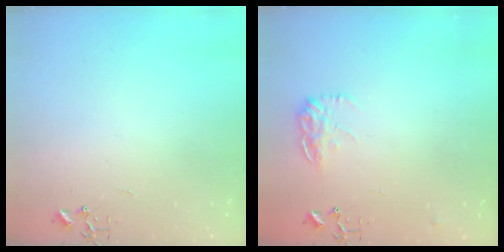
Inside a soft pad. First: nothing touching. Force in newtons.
{"total": 10.8, "press": 10.7, "slide": 0.6}